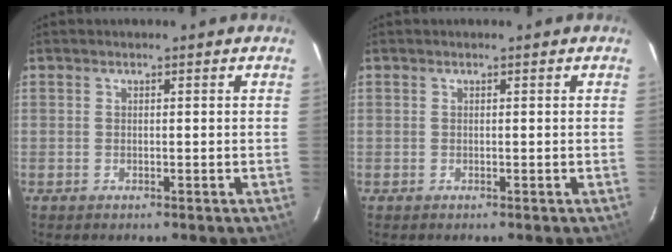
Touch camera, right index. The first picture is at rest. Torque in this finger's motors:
{"motor_torque": [-0.10, -0.02, -0.03, 0.00]}